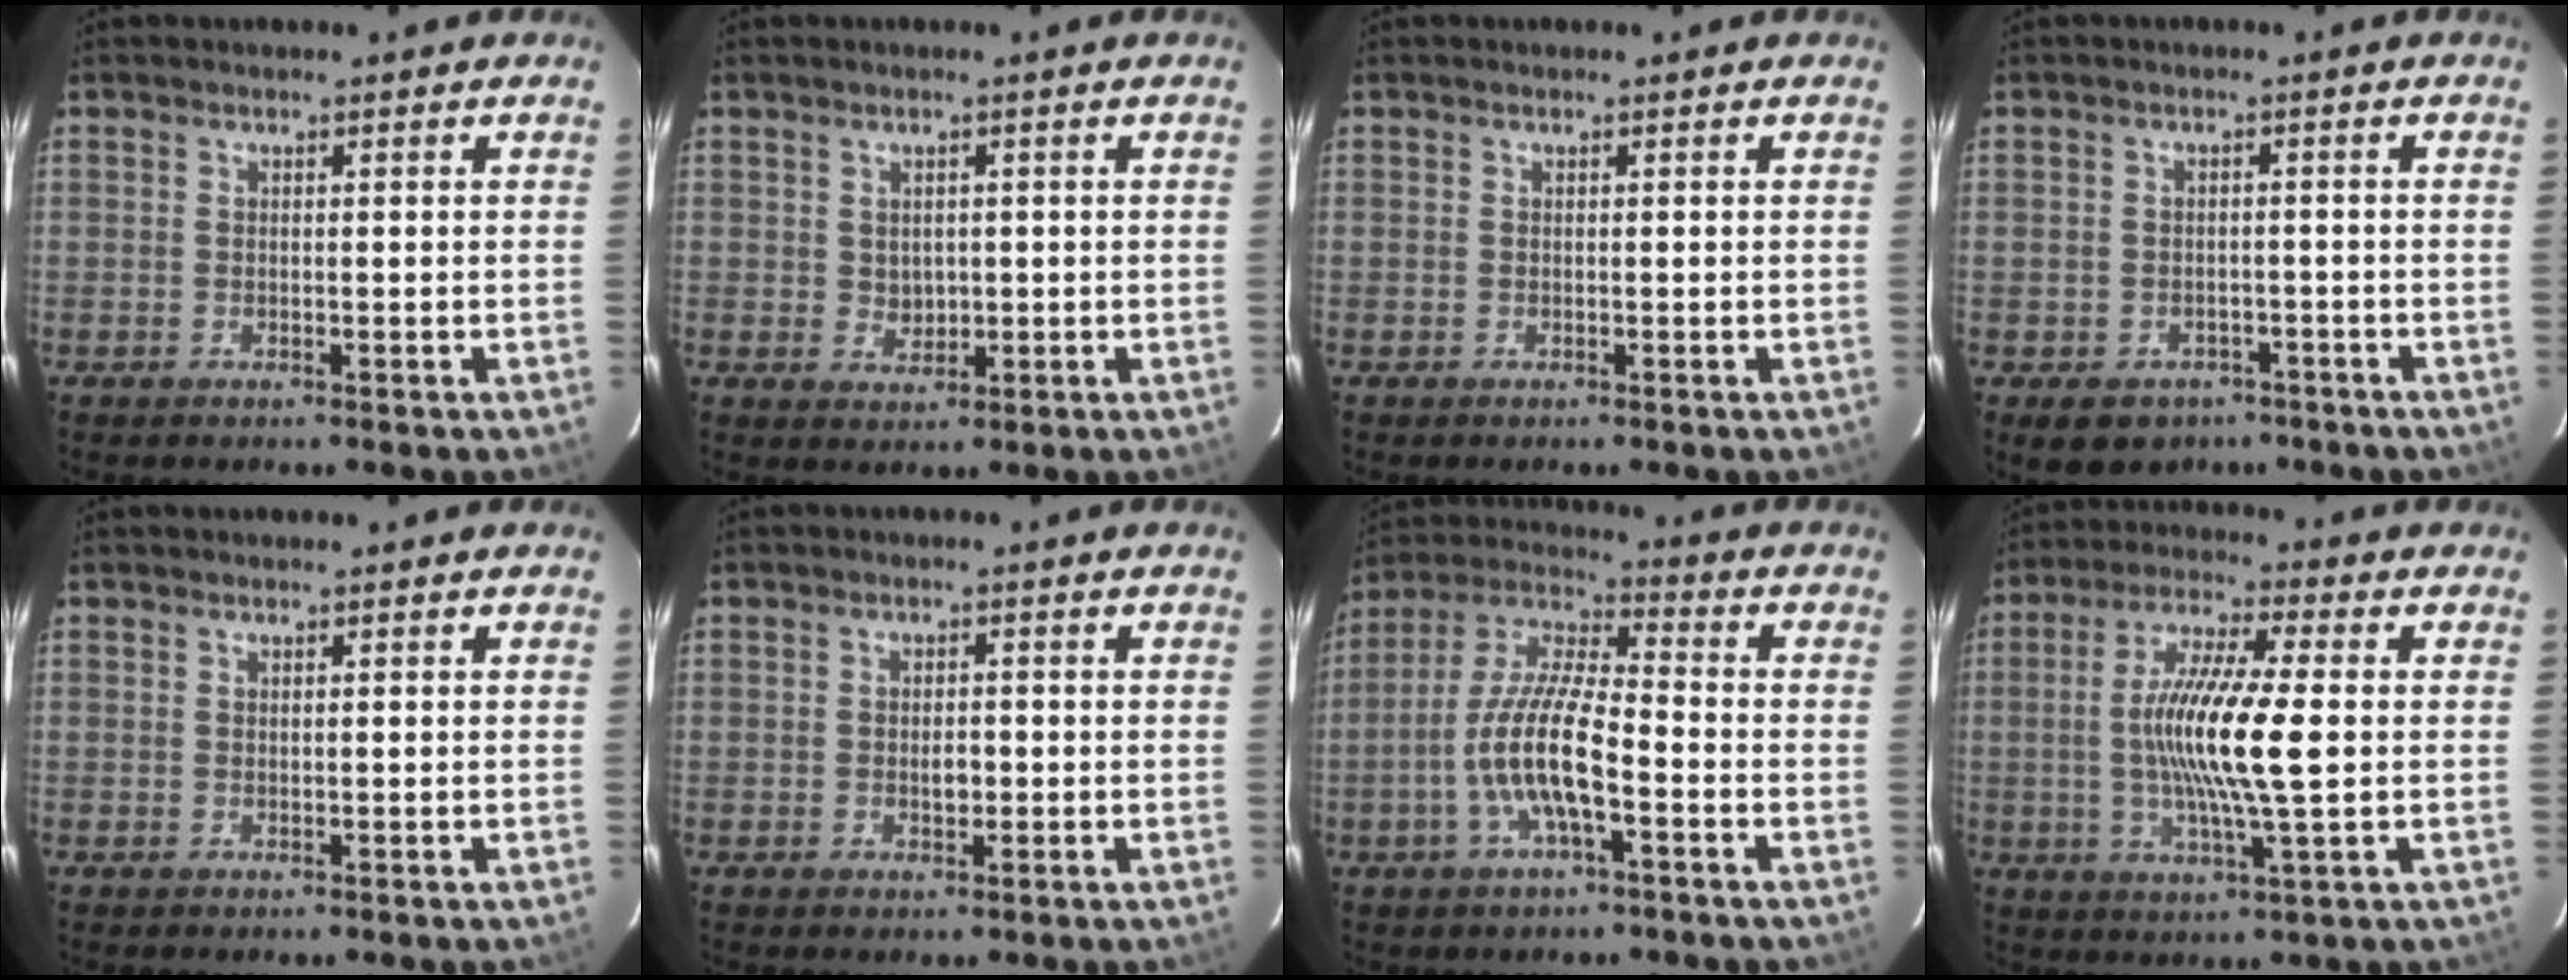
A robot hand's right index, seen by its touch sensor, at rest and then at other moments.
{"total": 2.6, "force": [0.3, 2.3, 1.2], "torque": [-0.017, 0.000, 0.010]}
{"total": 0.0}
{"total": 7.0, "force": [-4.4, 5.0, 2.2], "torque": [-0.045, 0.007, -0.047]}
{"total": 0.0}
{"total": 2.4, "force": [-0.4, 1.5, 1.8], "torque": [-0.031, 0.003, -0.007]}
{"total": 12.6, "force": [-4.3, 3.1, 11.4], "torque": [-0.237, -0.001, -0.083]}
{"total": 13.6, "force": [-0.2, 1.5, 13.5], "torque": [-0.255, -0.001, -0.008]}